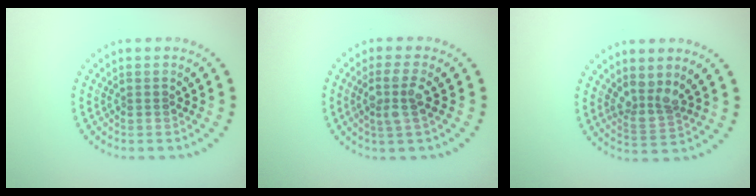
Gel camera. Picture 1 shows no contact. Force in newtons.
{"total": 2.6, "press": 2.2, "slide": 1.5}
{"total": 2.4, "press": 2.0, "slide": 1.4}